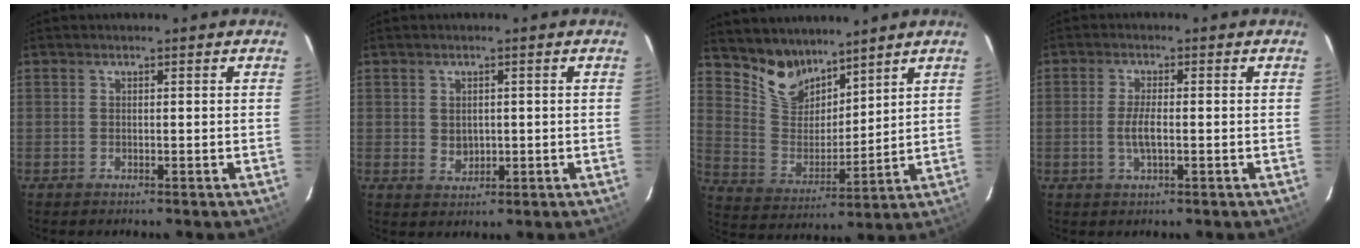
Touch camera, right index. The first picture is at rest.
{"total": 3.0, "force": [0.2, 2.5, 1.7], "torque": [-0.027, 0.000, 0.009]}
{"total": 10.4, "force": [8.5, 5.4, 2.5], "torque": [-0.055, 0.004, 0.173]}
{"total": 3.9, "force": [-0.7, 1.0, 3.7], "torque": [-0.073, -0.003, -0.012]}